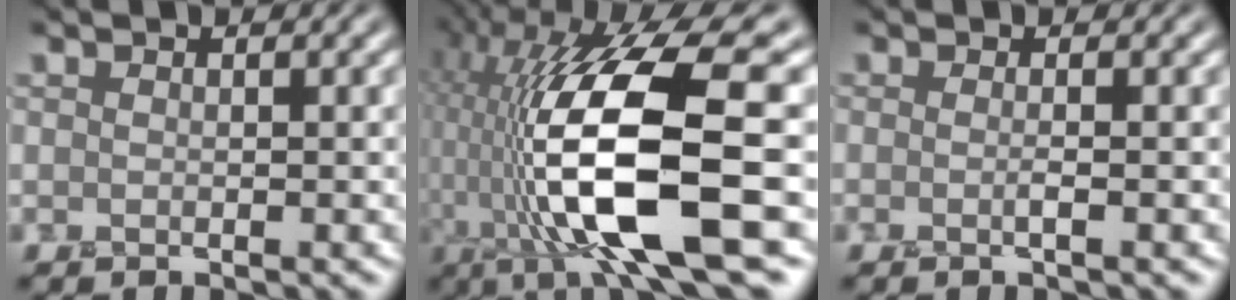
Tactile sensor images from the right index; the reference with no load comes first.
{"total": 16.1, "force": [-1.1, 4.4, 15.4], "torque": [-0.293, 0.009, -0.014]}
{"total": 0.7, "force": [-0.3, 0.1, 0.7], "torque": [-0.009, -0.005, -0.009]}